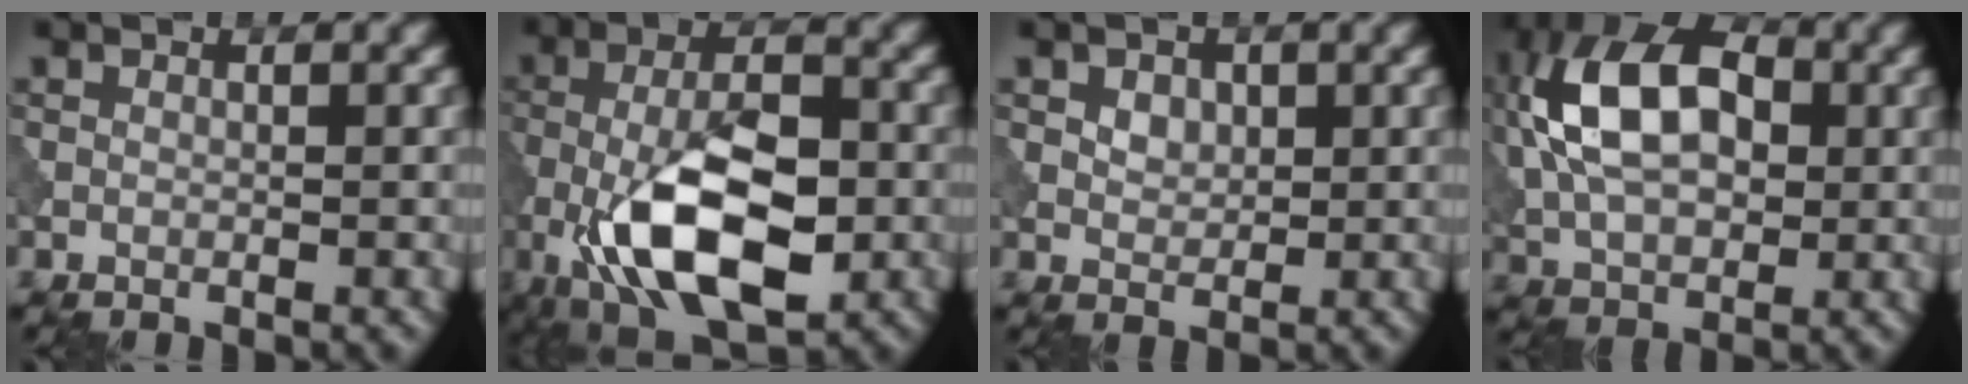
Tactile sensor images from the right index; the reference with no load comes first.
{"total": 11.3, "force": [-3.9, 5.0, 9.4], "torque": [-0.174, -0.001, -0.074]}
{"total": 2.2, "force": [0.9, 1.6, 1.3], "torque": [-0.023, 0.006, 0.014]}
{"total": 11.7, "force": [1.9, 7.2, 9.0], "torque": [-0.187, 0.025, 0.018]}